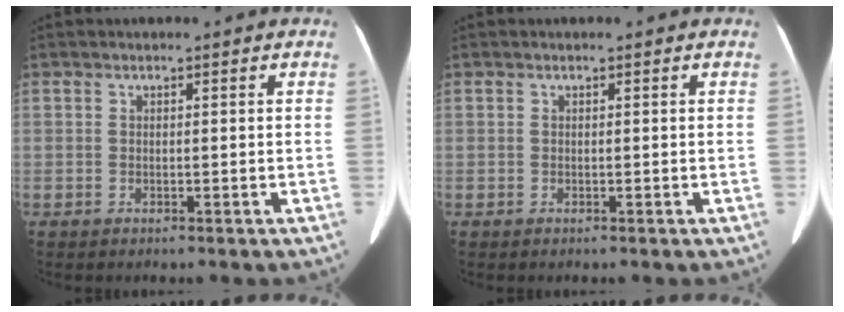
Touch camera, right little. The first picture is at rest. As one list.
[{"total": 0.0}]